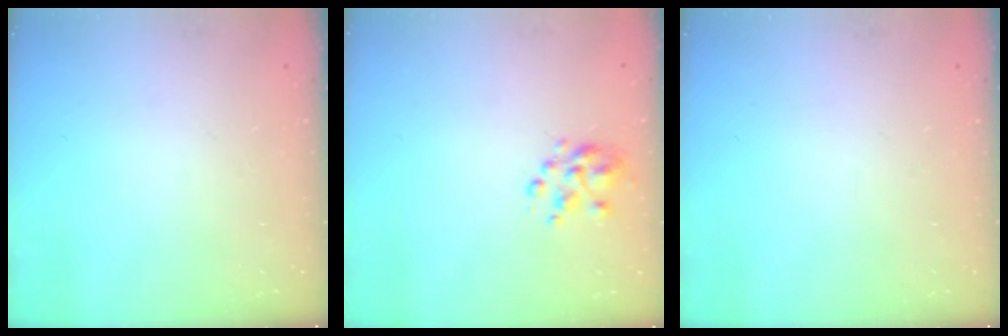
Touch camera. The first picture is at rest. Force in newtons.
{"total": 3.8, "press": 3.7, "slide": 0.8}
{"total": 0.0}